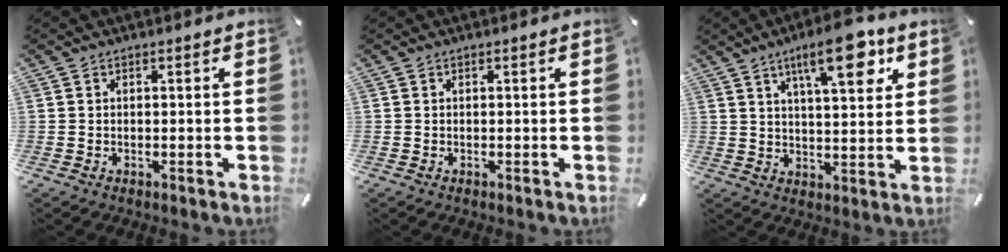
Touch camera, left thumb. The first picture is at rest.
{"total": 0.0}
{"total": 13.9, "force": [7.2, 4.9, 10.8], "torque": [-0.154, -0.025, 0.116]}